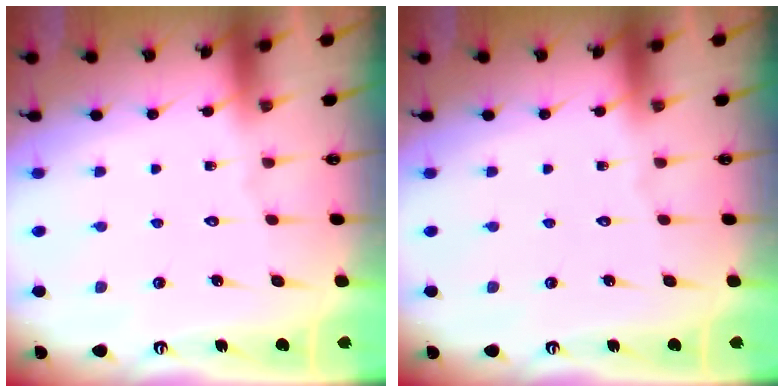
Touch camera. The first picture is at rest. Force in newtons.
{"total": 0.0}